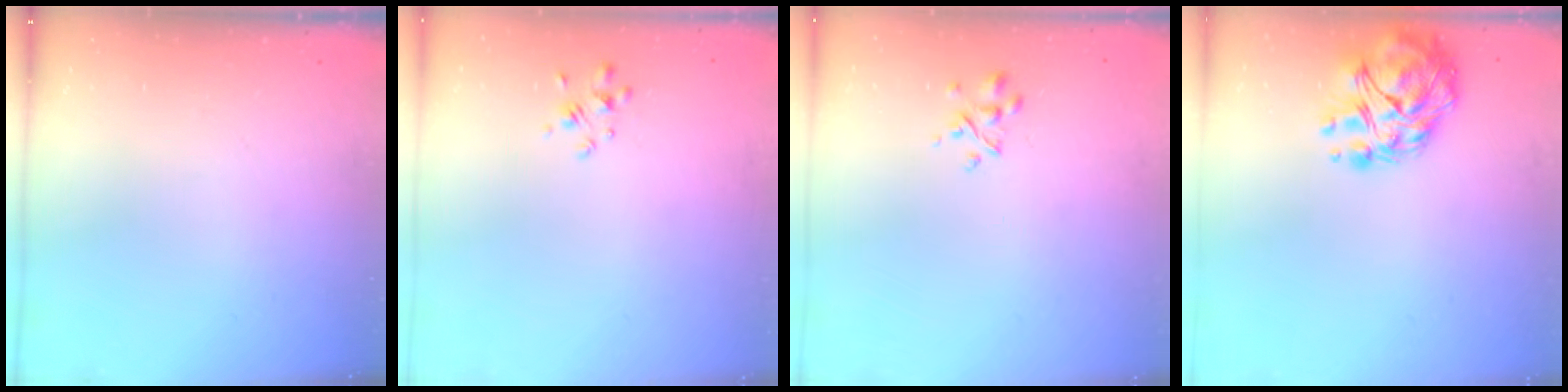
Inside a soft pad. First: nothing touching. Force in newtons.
{"total": 2.2, "press": 2.0, "slide": 0.9}
{"total": 2.7, "press": 2.6, "slide": 0.9}
{"total": 11.8, "press": 11.5, "slide": 2.8}